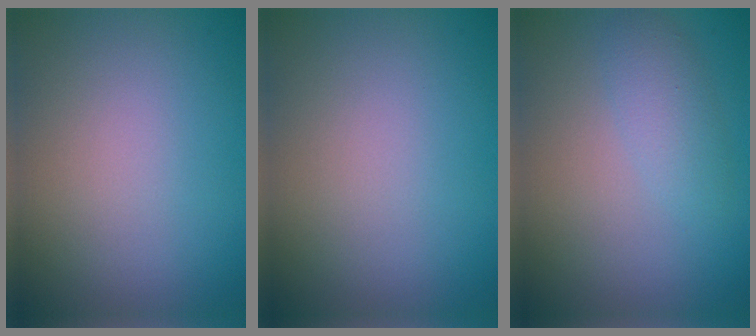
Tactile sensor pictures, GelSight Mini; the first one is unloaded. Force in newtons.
{"total": 0.0}
{"total": 2.0, "press": 2.0, "slide": 0.1}